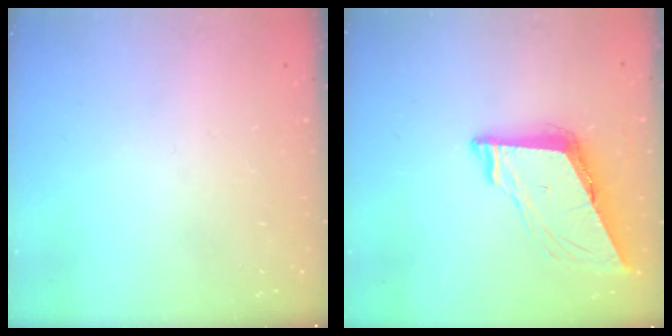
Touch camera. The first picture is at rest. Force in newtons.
{"total": 8.4, "press": 8.4, "slide": 0.9}